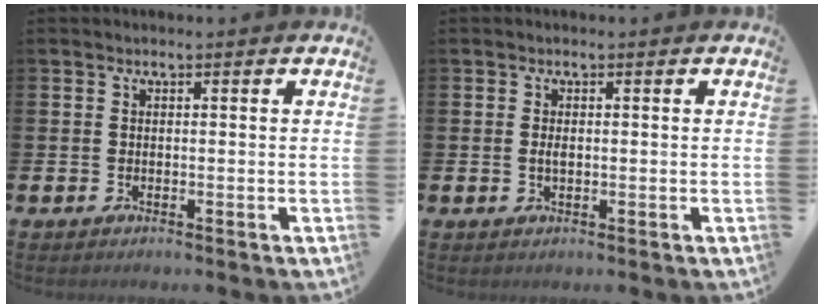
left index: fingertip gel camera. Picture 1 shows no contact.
{"total": 1.0, "force": [0.0, 0.5, 0.8], "torque": [-0.011, 0.001, -0.003]}